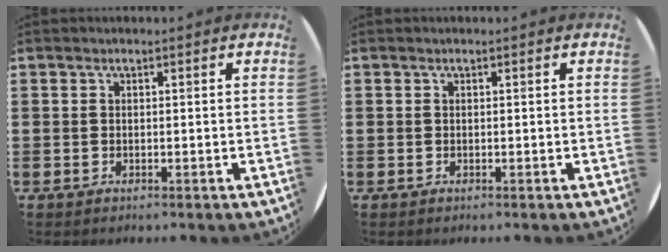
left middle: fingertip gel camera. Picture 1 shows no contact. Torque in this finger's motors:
{"motor_torque": [-0.03, 0.01, 0.00, -0.01]}